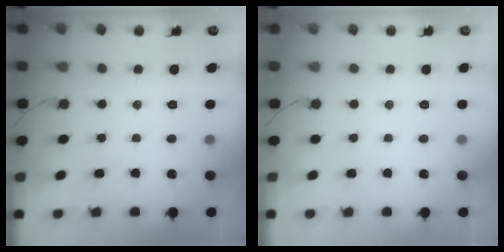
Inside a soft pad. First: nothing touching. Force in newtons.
{"total": 0.0}